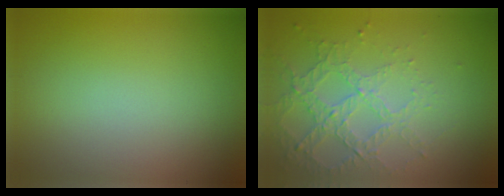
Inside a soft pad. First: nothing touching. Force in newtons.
{"total": 4.5, "press": 3.1, "slide": 3.2}